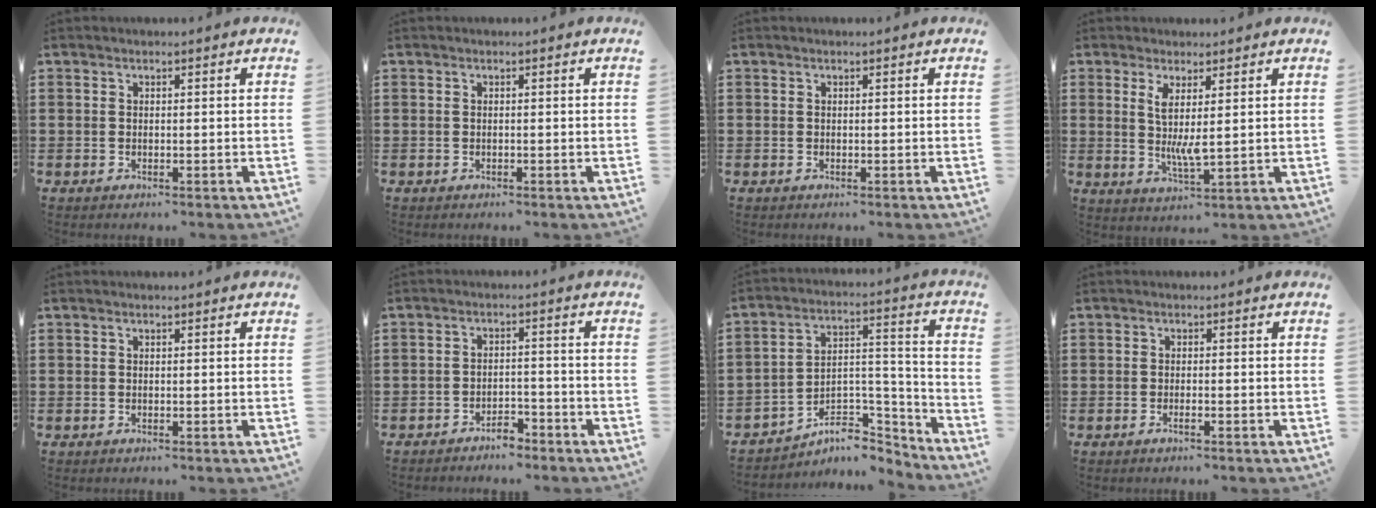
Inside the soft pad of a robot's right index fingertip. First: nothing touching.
{"total": 0.0}
{"total": 0.0}
{"total": 4.3, "force": [1.3, 0.6, 4.0], "torque": [-0.081, -0.009, 0.025]}
{"total": 0.0}
{"total": 3.1, "force": [-3.0, 0.7, 0.4], "torque": [-0.013, 0.003, -0.062]}
{"total": 6.7, "force": [-5.5, 3.3, 2.1], "torque": [-0.032, 0.011, -0.104]}
{"total": 0.8, "force": [-0.5, 0.1, 0.6], "torque": [-0.012, -0.004, -0.009]}